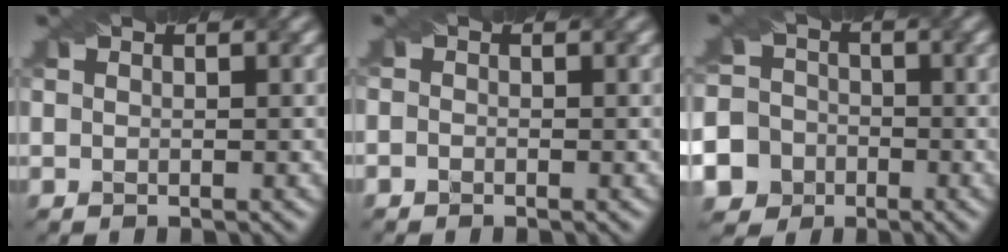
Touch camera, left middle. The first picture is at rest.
{"total": 0.8, "force": [-0.7, 0.2, 0.2], "torque": [-0.006, 0.007, -0.017]}
{"total": 10.7, "force": [-5.7, 8.9, 1.9], "torque": [-0.052, -0.023, -0.113]}